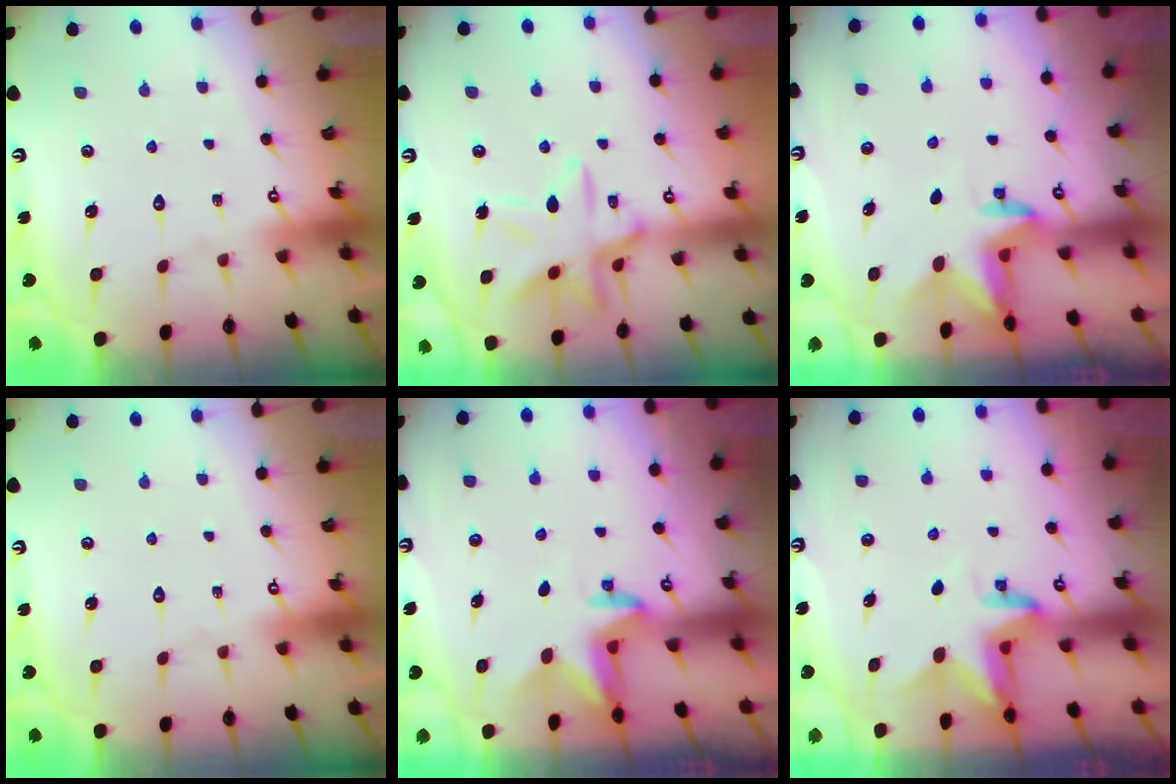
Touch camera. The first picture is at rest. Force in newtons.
{"total": 16.2, "press": 16.2, "slide": 1.2}
{"total": 2.6, "press": 2.6, "slide": 0.4}
{"total": 0.0}
{"total": 2.9, "press": 2.8, "slide": 0.7}
{"total": 3.4, "press": 3.4, "slide": 0.1}